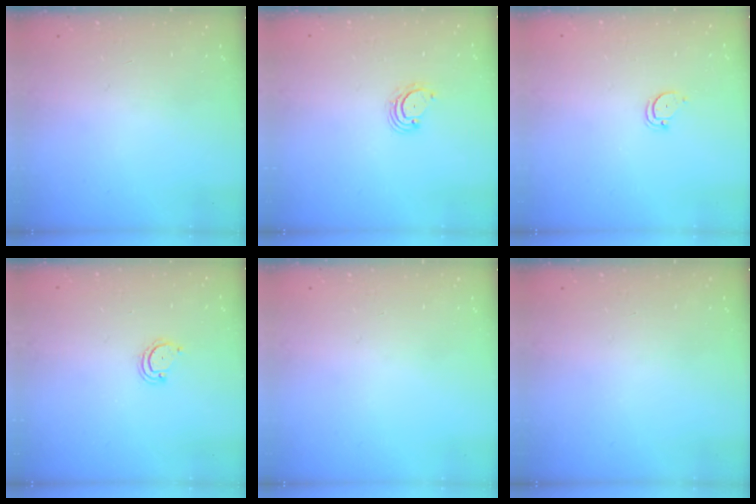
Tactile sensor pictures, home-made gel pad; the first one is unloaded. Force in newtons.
{"total": 3.2, "press": 3.1, "slide": 0.4}
{"total": 2.6, "press": 2.6, "slide": 0.1}
{"total": 2.5, "press": 2.5, "slide": 0.2}
{"total": 0.0}
{"total": 0.0}